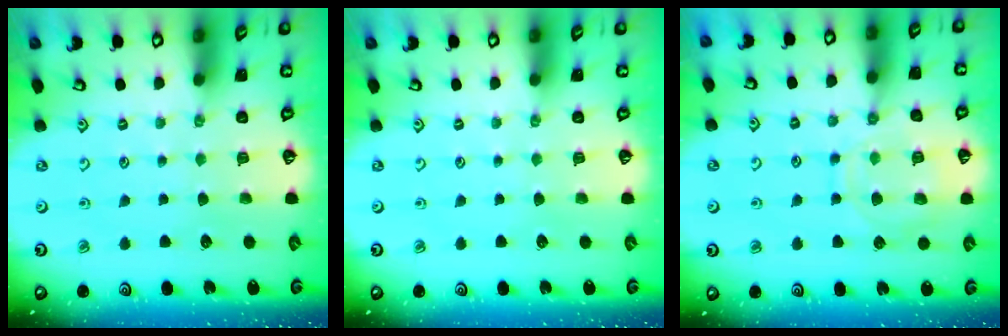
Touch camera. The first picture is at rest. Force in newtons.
{"total": 0.0}
{"total": 11.5, "press": 11.4, "slide": 1.2}